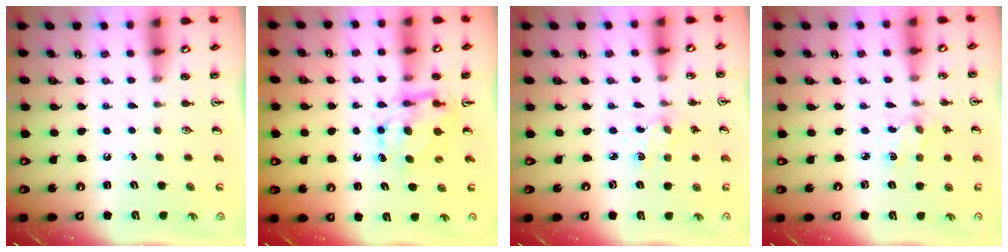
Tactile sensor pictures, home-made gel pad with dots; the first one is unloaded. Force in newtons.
{"total": 7.7, "press": 7.6, "slide": 0.7}
{"total": 1.9, "press": 1.9, "slide": 0.4}
{"total": 1.9, "press": 1.9, "slide": 0.4}